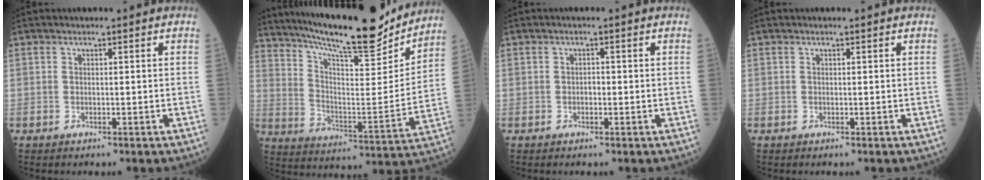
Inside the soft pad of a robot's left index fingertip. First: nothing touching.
{"total": 22.5, "force": [19.9, 2.8, 10.1], "torque": [-0.177, -0.025, 0.301]}
{"total": 0.8, "force": [-0.2, 0.4, 0.7], "torque": [-0.010, 0.003, -0.005]}
{"total": 0.0}